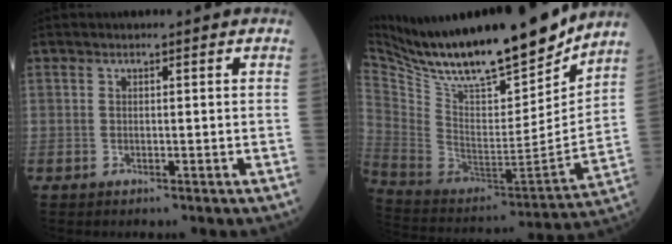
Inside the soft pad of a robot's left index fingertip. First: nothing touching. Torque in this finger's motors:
{"motor_torque": [-0.33, -1.50, 0.27, 0.09]}